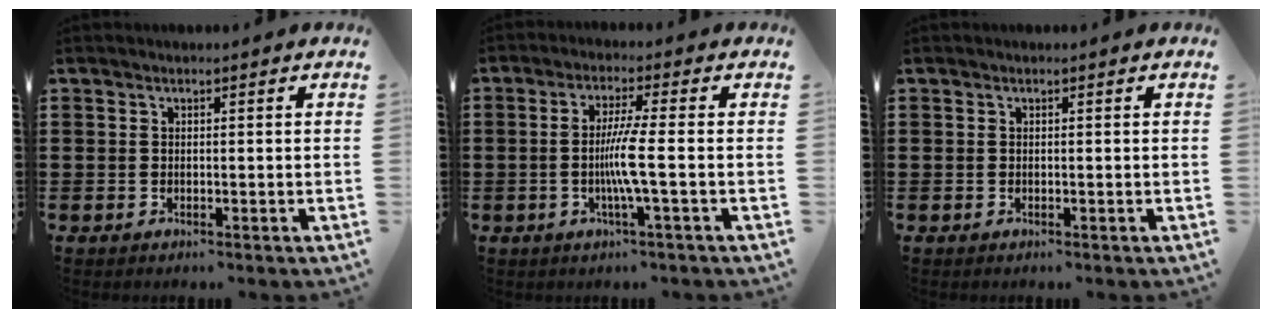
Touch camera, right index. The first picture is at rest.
{"total": 5.9, "force": [-1.1, -0.5, 5.8], "torque": [-0.117, -0.015, -0.028]}
{"total": 0.0}